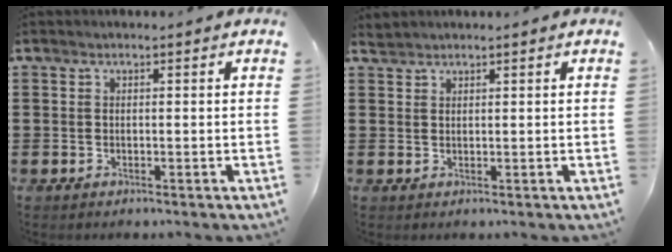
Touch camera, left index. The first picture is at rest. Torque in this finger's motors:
{"motor_torque": [0.06, -0.06, -0.01, 0.00]}